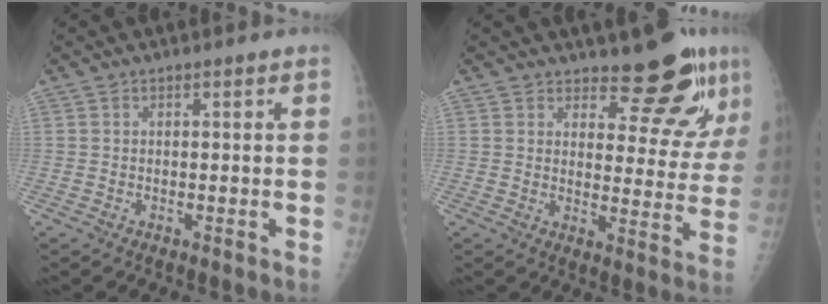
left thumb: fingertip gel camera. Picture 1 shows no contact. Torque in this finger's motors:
{"motor_torque": [0.06, 0.05, 0.66, -0.53, 0.00]}